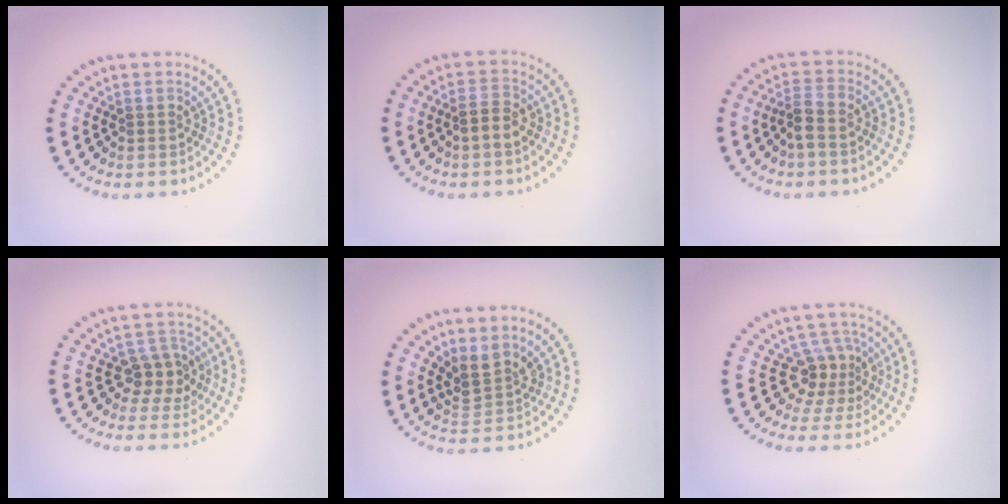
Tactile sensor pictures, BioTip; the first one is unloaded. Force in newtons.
{"total": 2.1, "press": 2.0, "slide": 0.4}
{"total": 2.0, "press": 1.6, "slide": 1.2}
{"total": 2.8, "press": 2.6, "slide": 1.2}
{"total": 2.6, "press": 2.0, "slide": 1.7}
{"total": 3.1, "press": 2.3, "slide": 2.1}